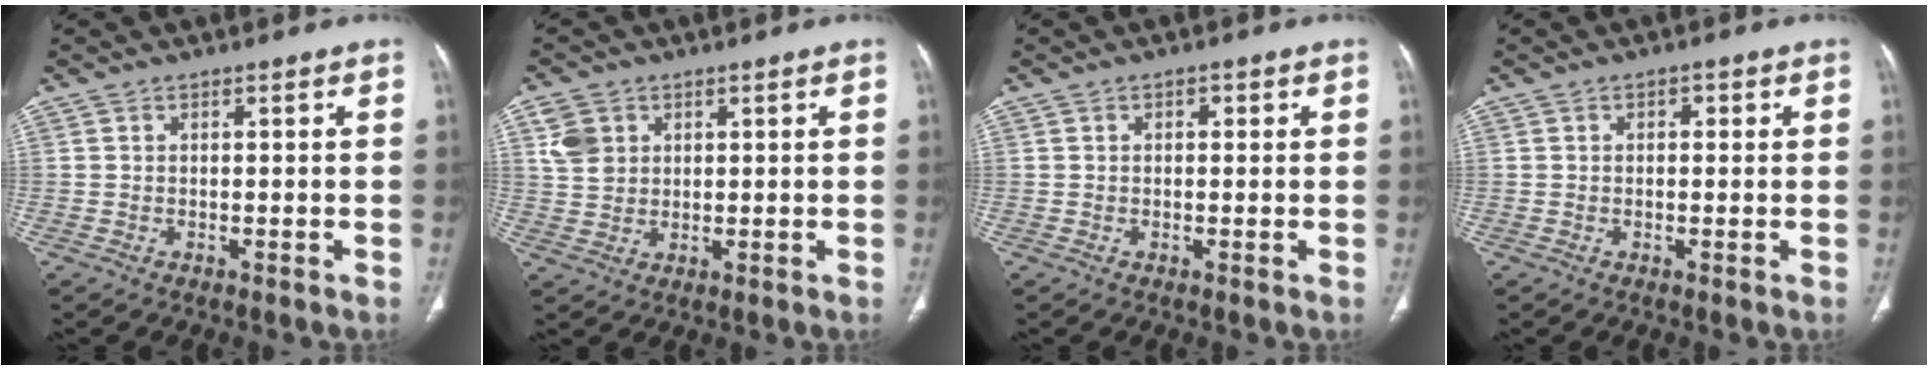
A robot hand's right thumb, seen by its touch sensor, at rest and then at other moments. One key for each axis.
{"total": 5.5, "fx": 2.3, "fy": 4.4, "fz": 2.4, "tx": -0.032, "ty": -0.006, "tz": 0.051}
{"total": 1.4, "fx": 0.5, "fy": 0.8, "fz": 1.0, "tx": -0.011, "ty": 0.002, "tz": 0.008}
{"total": 1.5, "fx": 0.5, "fy": 1.0, "fz": 1.0, "tx": -0.010, "ty": 0.003, "tz": 0.006}